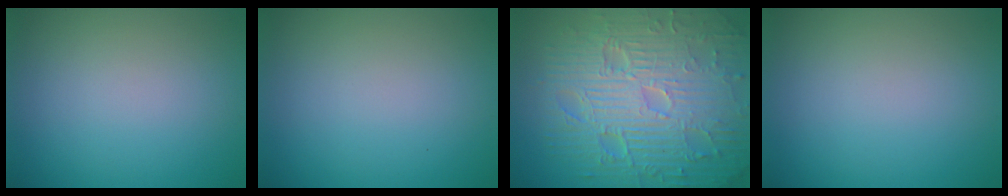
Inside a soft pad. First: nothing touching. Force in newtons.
{"total": 0.0}
{"total": 12.2, "press": 7.8, "slide": 9.4}
{"total": 0.0}